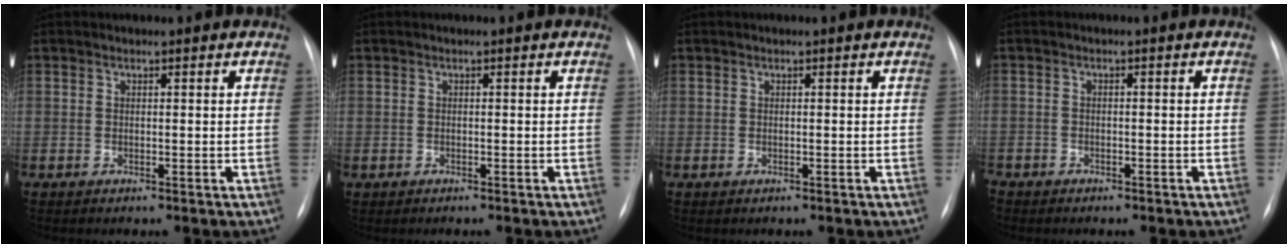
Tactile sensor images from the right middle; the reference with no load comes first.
{"total": 0.0}
{"total": 0.0}
{"total": 3.2, "force": [-2.6, 1.7, 0.9], "torque": [-0.015, 0.000, -0.034]}